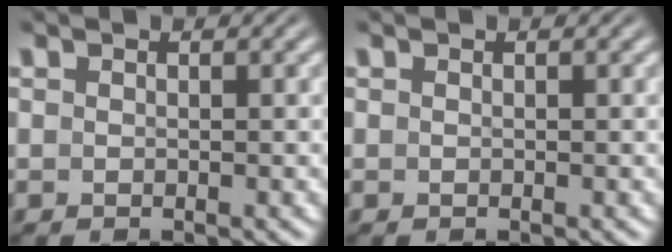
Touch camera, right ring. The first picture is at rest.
{"total": 0.0}